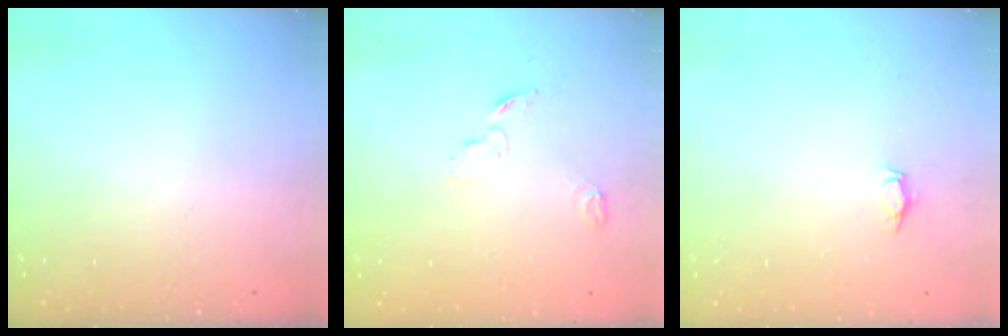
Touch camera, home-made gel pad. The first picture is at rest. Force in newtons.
{"total": 3.2, "press": 3.2, "slide": 0.3}
{"total": 2.8, "press": 2.8, "slide": 0.3}